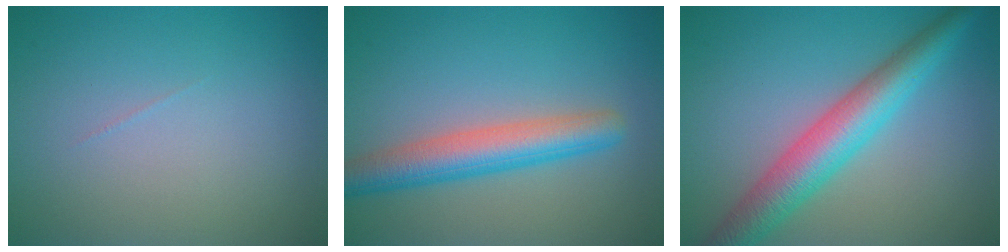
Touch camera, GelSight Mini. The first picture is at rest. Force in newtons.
{"total": 5.1, "press": 5.1, "slide": 0.1}
{"total": 6.4, "press": 6.4, "slide": 0.2}